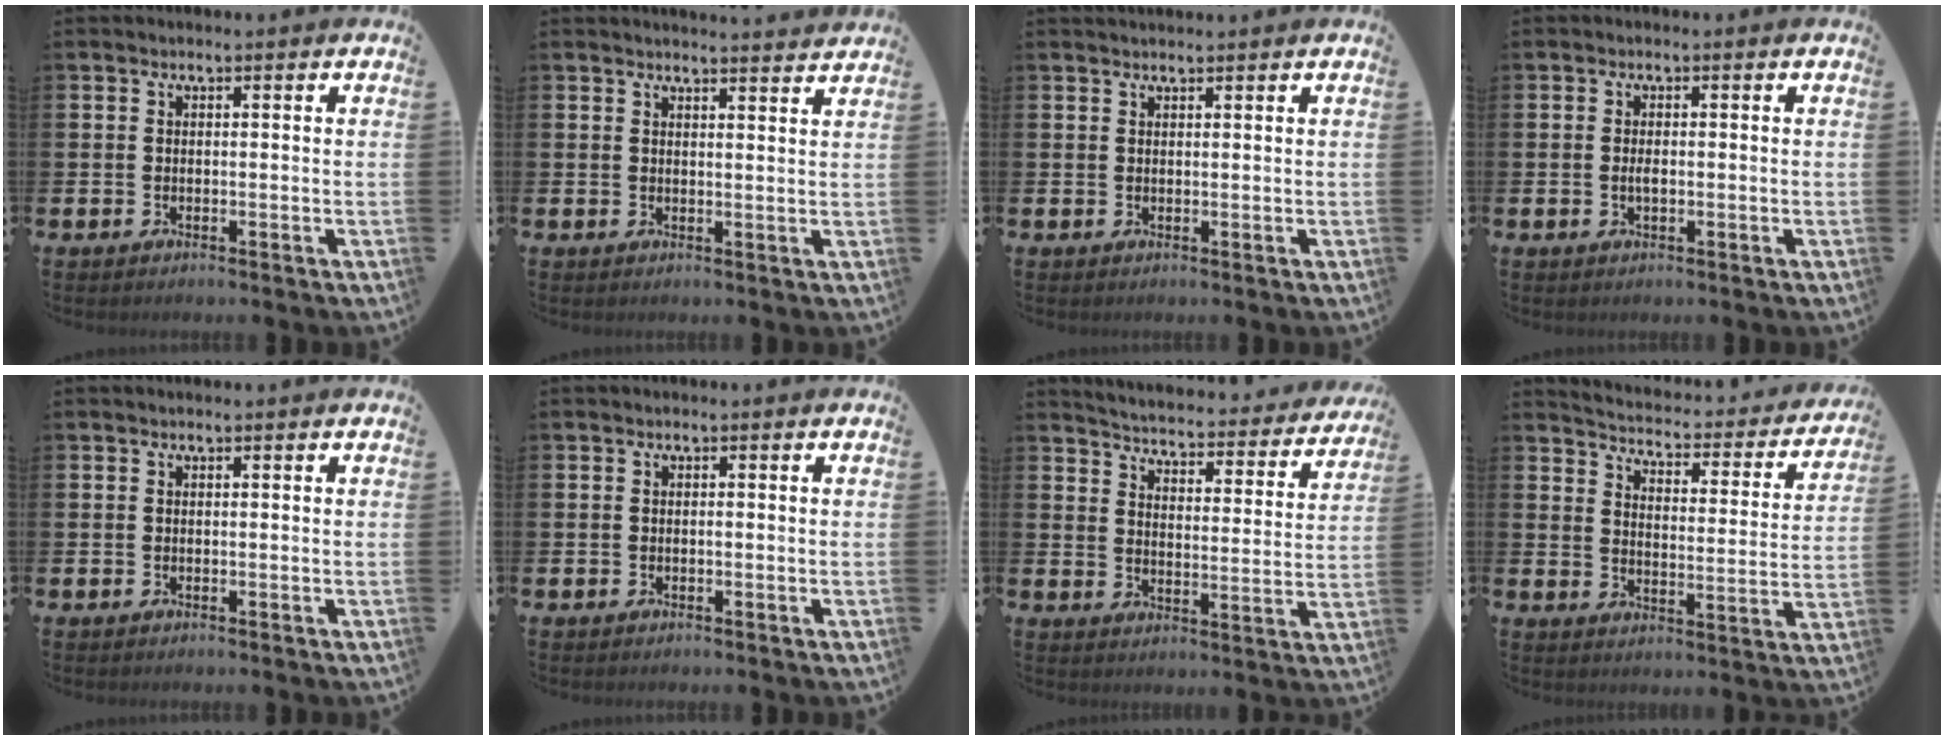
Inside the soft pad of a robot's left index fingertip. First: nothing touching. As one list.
[{"total": 2.6, "force": [2.6, -0.2, -0.2], "torque": [0.011, -0.021, 0.044]}, {"total": 0.9, "force": [0.9, 0.0, 0.1], "torque": [0.010, -0.004, 0.015]}, {"total": 1.2, "force": [-0.1, 0.5, 1.1], "torque": [-0.014, 0.000, -0.005]}, {"total": 0.0}, {"total": 0.0}, {"total": 4.2, "force": [4.2, 0.4, 0.6], "torque": [-0.037, -0.039, 0.064]}, {"total": 3.7, "force": [3.6, 0.9, 0.7], "torque": [-0.039, -0.037, 0.052]}]